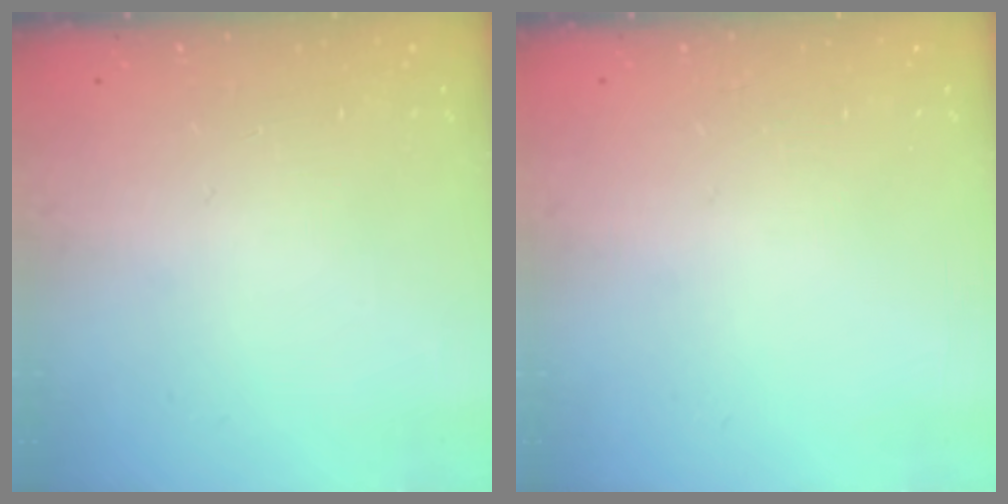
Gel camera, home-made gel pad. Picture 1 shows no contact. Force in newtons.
{"total": 0.0}